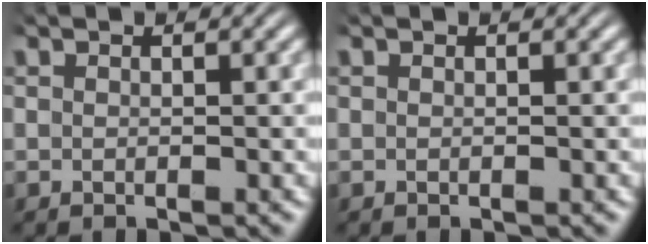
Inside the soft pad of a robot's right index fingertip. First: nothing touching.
{"total": 0.0}